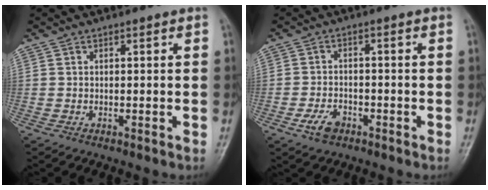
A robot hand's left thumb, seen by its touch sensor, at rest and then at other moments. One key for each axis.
{"total": 4.2, "fx": -2.4, "fy": 2.6, "fz": 2.3, "tx": -0.042, "ty": 0.014, "tz": -0.043}